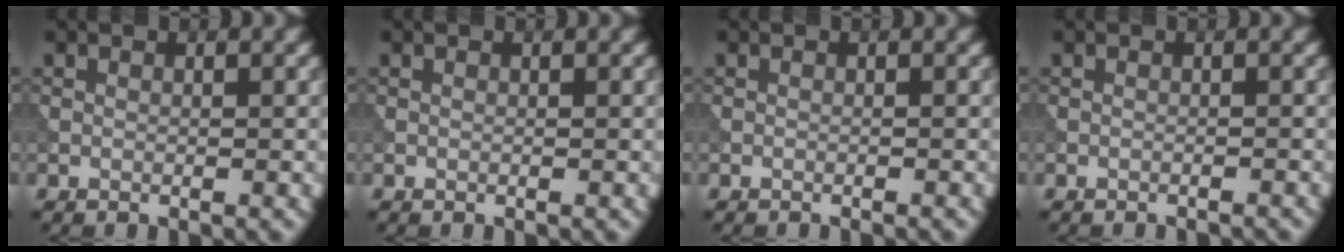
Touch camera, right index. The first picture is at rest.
{"total": 0.0}
{"total": 0.8, "force": [-0.8, 0.1, 0.2], "torque": [0.004, 0.000, -0.012]}
{"total": 1.3, "force": [-1.3, 0.2, 0.4], "torque": [0.006, 0.001, -0.019]}